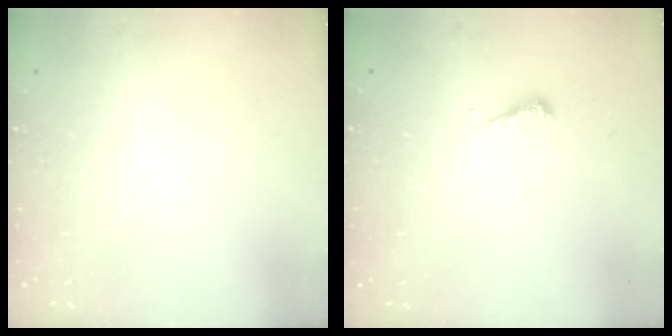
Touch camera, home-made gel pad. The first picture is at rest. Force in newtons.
{"total": 3.6, "press": 3.6, "slide": 0.4}